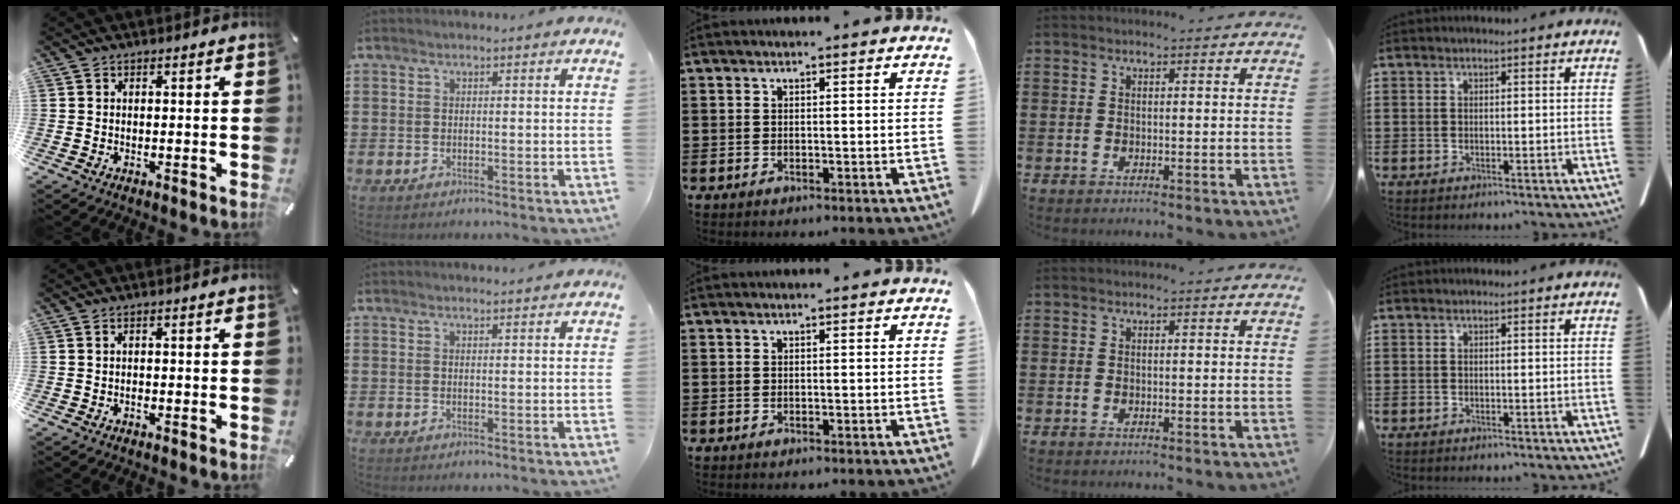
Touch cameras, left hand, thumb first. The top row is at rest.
{"thumb": {"total": 0.7, "force": [-0.3, 0.3, 0.6], "torque": [-0.014, -0.001, -0.006]}, "index": {"total": 0.9, "force": [0.9, 0.1, 0.1], "torque": [-0.003, -0.001, 0.018]}}